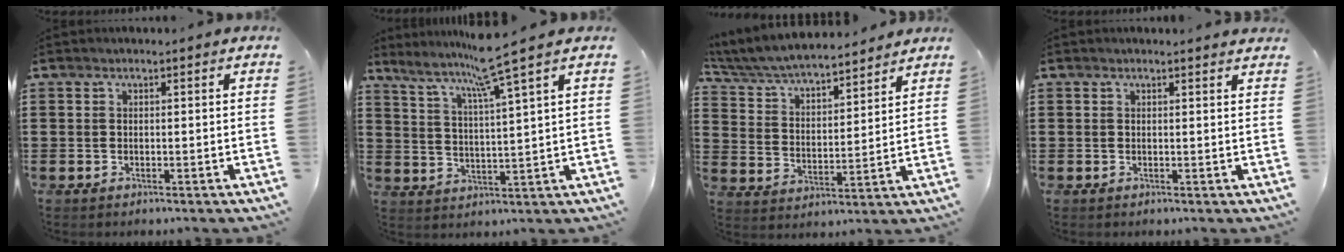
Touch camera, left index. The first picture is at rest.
{"total": 7.8, "force": [6.2, -1.3, 4.6], "torque": [-0.109, -0.033, 0.102]}
{"total": 5.8, "force": [5.5, 0.5, 1.6], "torque": [-0.058, -0.036, 0.092]}
{"total": 0.8, "force": [0.8, 0.0, 0.3], "torque": [-0.007, -0.001, 0.015]}